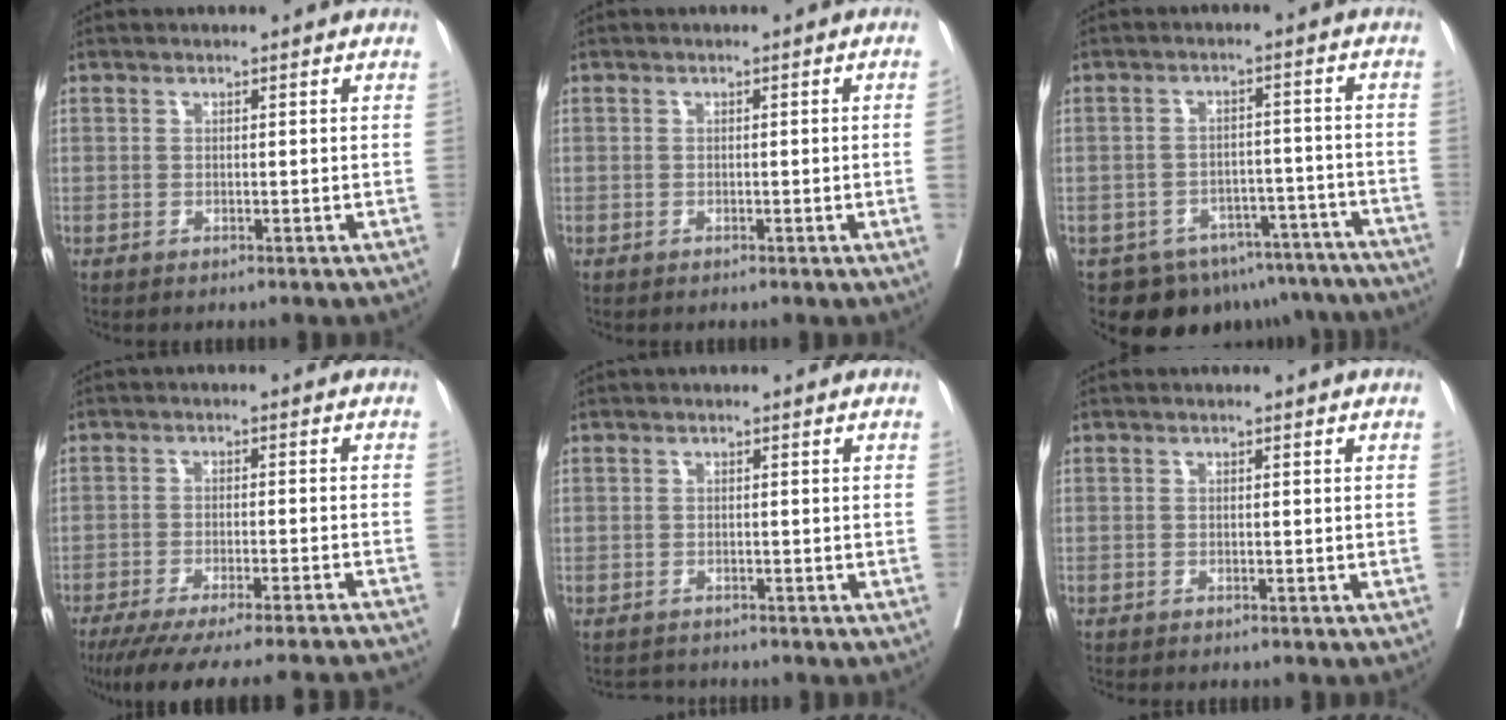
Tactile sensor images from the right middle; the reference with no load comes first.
{"total": 1.6, "force": [-0.4, -0.4, 1.5], "torque": [-0.027, 0.001, -0.003]}
{"total": 15.2, "force": [-12.4, 7.8, 4.1], "torque": [-0.045, 0.026, -0.144]}
{"total": 21.9, "force": [-19.9, 0.0, 9.2], "torque": [-0.114, -0.057, -0.269]}
{"total": 1.9, "force": [-1.8, 0.4, -0.4], "torque": [0.004, -0.010, -0.031]}
{"total": 3.0, "force": [-2.7, 0.4, 1.3], "torque": [-0.022, -0.006, -0.035]}